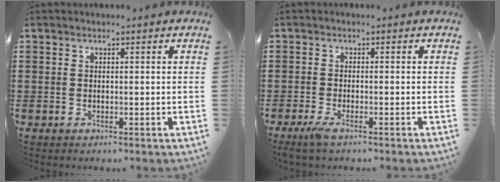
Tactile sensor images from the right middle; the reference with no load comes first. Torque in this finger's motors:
{"motor_torque": [-0.07, 0.35, 0.08, 0.02]}